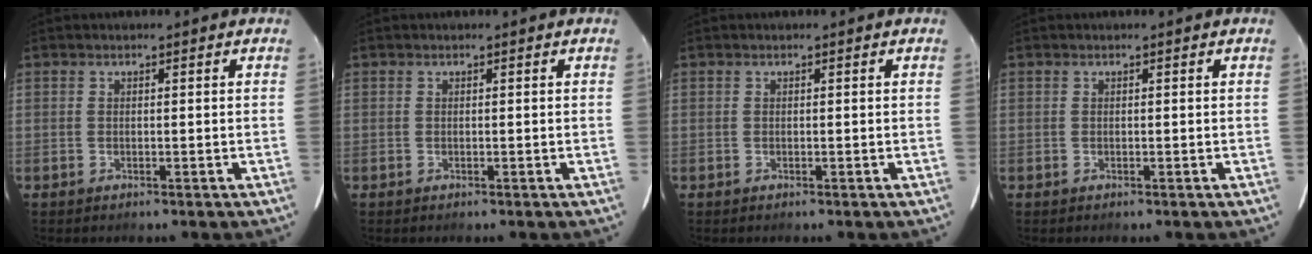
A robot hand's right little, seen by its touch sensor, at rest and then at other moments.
{"total": 0.0}
{"total": 0.0}
{"total": 0.0}